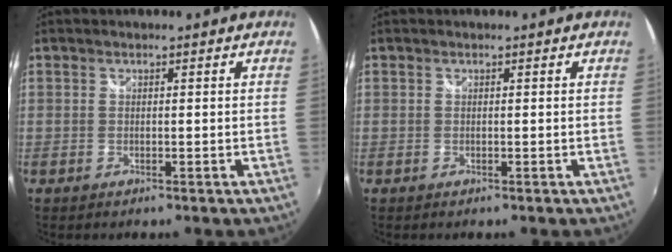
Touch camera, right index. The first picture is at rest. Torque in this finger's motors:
{"motor_torque": [-0.06, 0.06, 0.11, 0.01]}